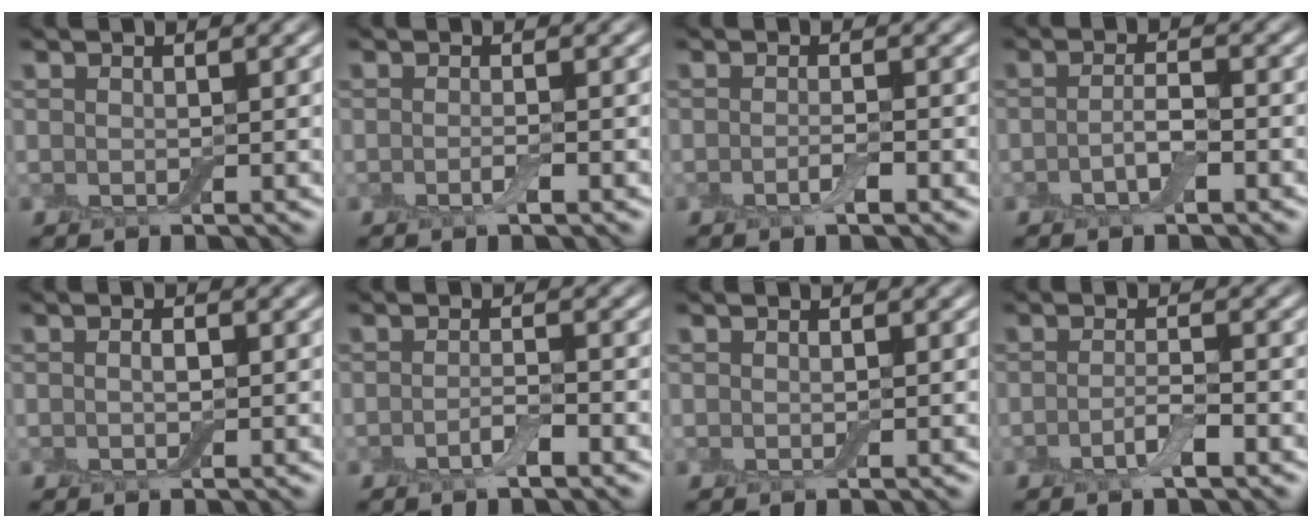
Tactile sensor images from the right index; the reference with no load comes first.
{"total": 1.1, "force": [-0.5, 0.1, 0.9], "torque": [-0.018, -0.005, -0.010]}
{"total": 1.4, "force": [-0.7, 0.3, 1.2], "torque": [-0.023, -0.004, -0.015]}
{"total": 2.1, "force": [-0.9, 0.5, 1.8], "torque": [-0.034, 0.004, -0.021]}
{"total": 0.8, "force": [0.0, 0.4, 0.7], "torque": [-0.016, 0.000, -0.002]}
{"total": 1.7, "force": [-0.9, 0.4, 1.3], "torque": [-0.027, 0.000, -0.021]}
{"total": 0.0}
{"total": 2.1, "force": [-1.1, 0.4, 1.8], "torque": [-0.033, 0.003, -0.025]}